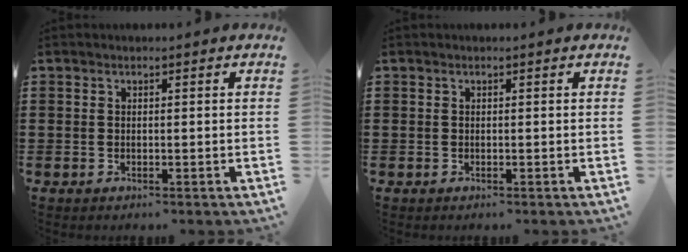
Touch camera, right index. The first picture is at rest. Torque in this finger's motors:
{"motor_torque": [-0.13, -0.05, 0.00, 0.00]}